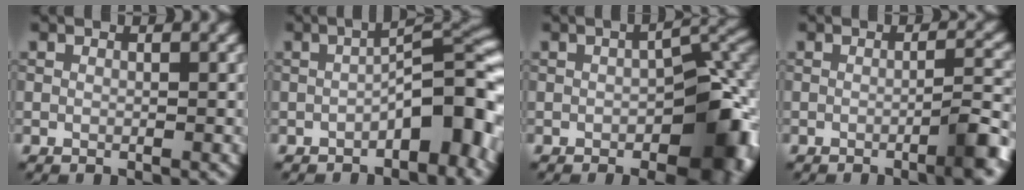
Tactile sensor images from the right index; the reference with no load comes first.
{"total": 7.3, "force": [-2.5, 2.4, 6.4], "torque": [-0.073, 0.025, -0.046]}
{"total": 9.5, "force": [-2.8, 4.8, 7.7], "torque": [-0.078, 0.009, -0.043]}
{"total": 3.9, "force": [-1.9, 0.6, 3.3], "torque": [-0.042, 0.010, -0.039]}